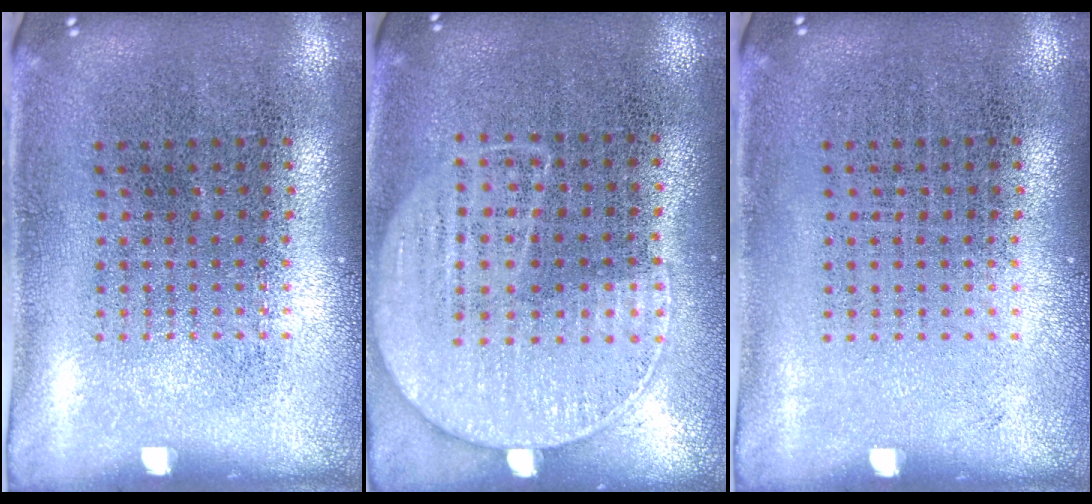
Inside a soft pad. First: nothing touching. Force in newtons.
{"total": 1.3, "press": 1.0, "slide": 0.7}
{"total": 0.0}